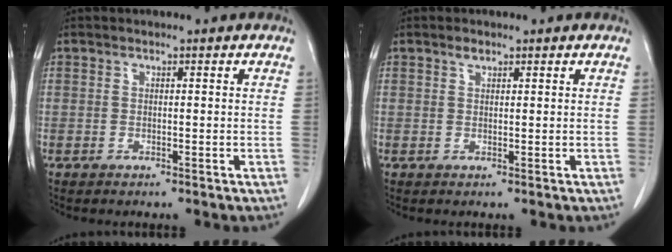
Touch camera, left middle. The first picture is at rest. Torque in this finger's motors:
{"motor_torque": [0.35, -0.22, -0.01, 0.00]}